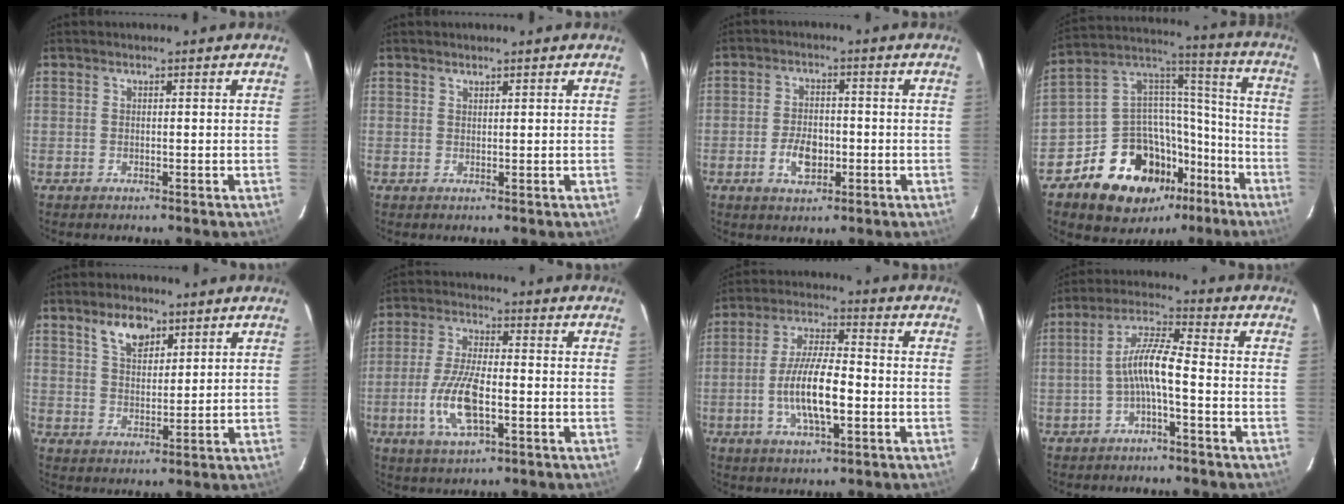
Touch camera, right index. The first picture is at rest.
{"total": 0.7, "force": [0.6, 0.3, 0.0], "torque": [-0.002, 0.001, 0.013]}
{"total": 6.1, "force": [-2.0, 3.6, 4.5], "torque": [-0.091, 0.003, -0.031]}
{"total": 20.1, "force": [-12.0, 13.6, 8.5], "torque": [-0.175, 0.070, -0.170]}
{"total": 6.2, "force": [3.9, 3.2, 3.6], "torque": [-0.059, 0.005, 0.073]}
{"total": 10.7, "force": [-3.2, 3.7, 9.5], "torque": [-0.199, -0.004, -0.062]}
{"total": 11.2, "force": [-2.7, 3.2, 10.4], "torque": [-0.205, -0.001, -0.050]}
{"total": 6.7, "force": [-2.3, 0.8, 6.2], "torque": [-0.136, 0.017, -0.044]}